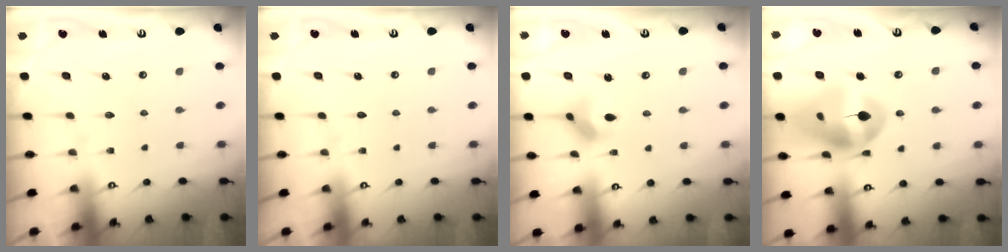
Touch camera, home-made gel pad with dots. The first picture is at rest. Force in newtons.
{"total": 0.0}
{"total": 5.5, "press": 5.5, "slide": 0.5}
{"total": 17.1, "press": 17.0, "slide": 1.9}